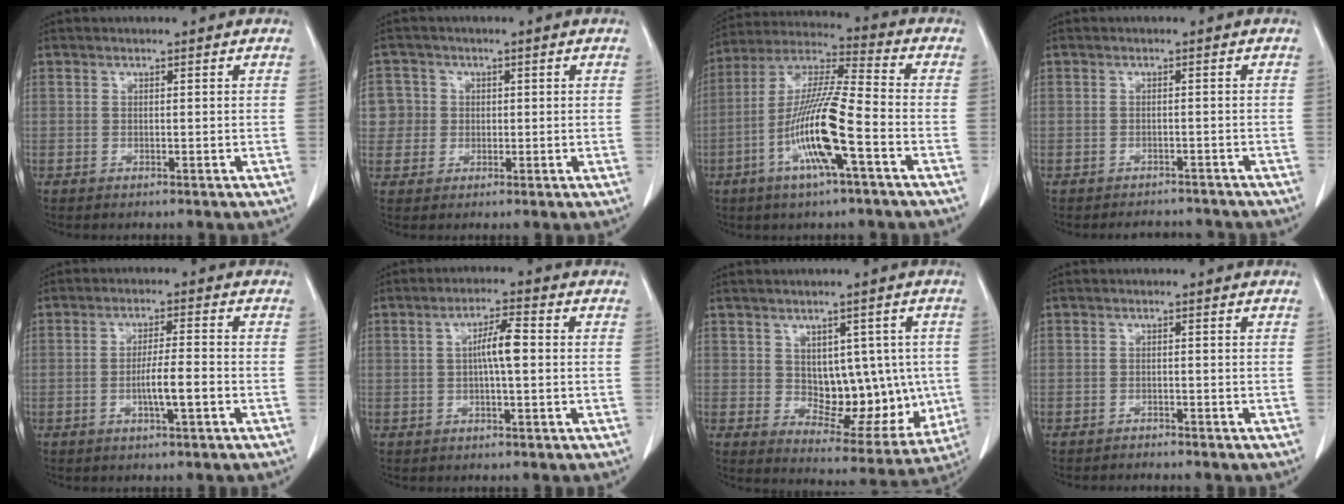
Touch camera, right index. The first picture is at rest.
{"total": 5.3, "force": [0.6, 5.3, 0.2], "torque": [0.000, 0.021, 0.015]}
{"total": 13.2, "force": [-4.6, 0.8, 12.4], "torque": [-0.248, -0.001, -0.089]}
{"total": 4.2, "force": [-3.9, 1.6, 0.0], "torque": [0.006, -0.002, -0.049]}
{"total": 5.0, "force": [-1.6, 0.3, 4.7], "torque": [-0.085, 0.001, -0.027]}
{"total": 4.8, "force": [0.1, 0.6, 4.7], "torque": [-0.086, 0.010, 0.001]}
{"total": 11.6, "force": [0.4, 7.0, 9.2], "torque": [-0.103, 0.012, 0.033]}
{"total": 1.9, "force": [-1.8, 0.2, 0.3], "torque": [-0.003, -0.004, -0.023]}